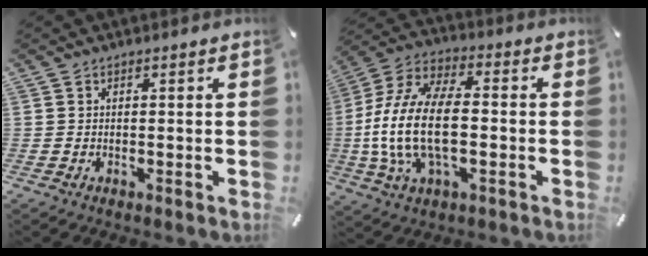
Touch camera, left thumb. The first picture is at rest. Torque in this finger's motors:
{"motor_torque": [-0.03, 2.72, 1.76, -1.01, 0.94]}